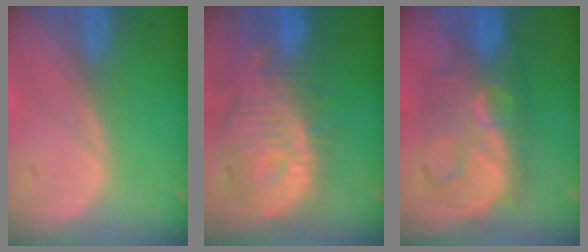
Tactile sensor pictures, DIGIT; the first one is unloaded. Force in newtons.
{"total": 12.3, "press": 11.1, "slide": 5.2}
{"total": 9.1, "press": 9.0, "slide": 0.3}